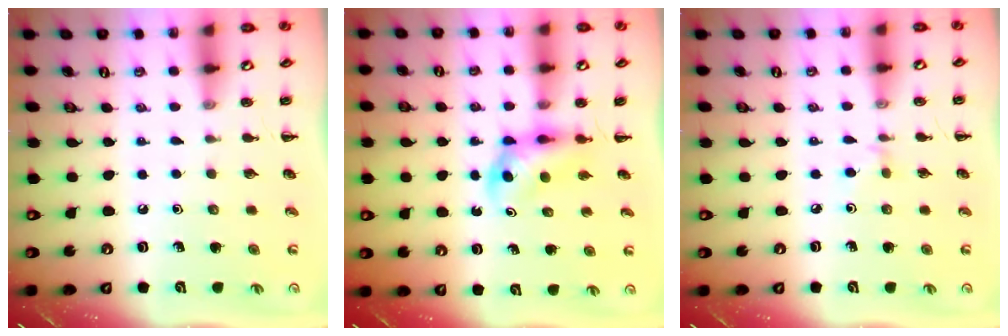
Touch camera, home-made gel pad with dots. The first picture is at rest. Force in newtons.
{"total": 3.7, "press": 3.6, "slide": 0.9}
{"total": 2.6, "press": 2.5, "slide": 0.9}